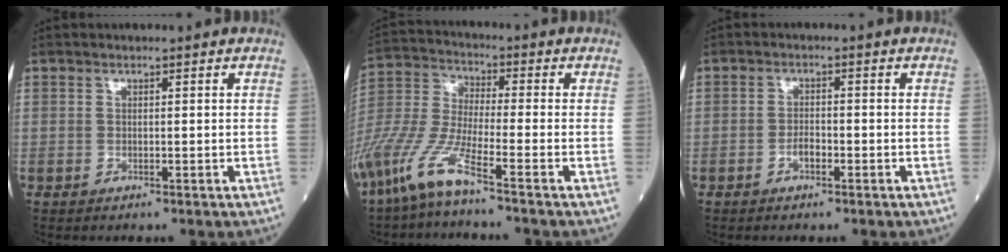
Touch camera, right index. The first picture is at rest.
{"total": 12.4, "force": [-8.3, 0.4, 9.2], "torque": [-0.212, -0.025, -0.171]}
{"total": 1.8, "force": [-0.9, 0.8, 1.3], "torque": [-0.022, 0.004, -0.018]}